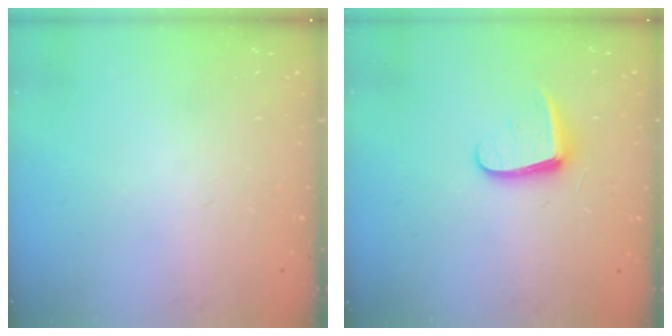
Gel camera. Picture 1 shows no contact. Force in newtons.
{"total": 8.9, "press": 8.8, "slide": 0.8}